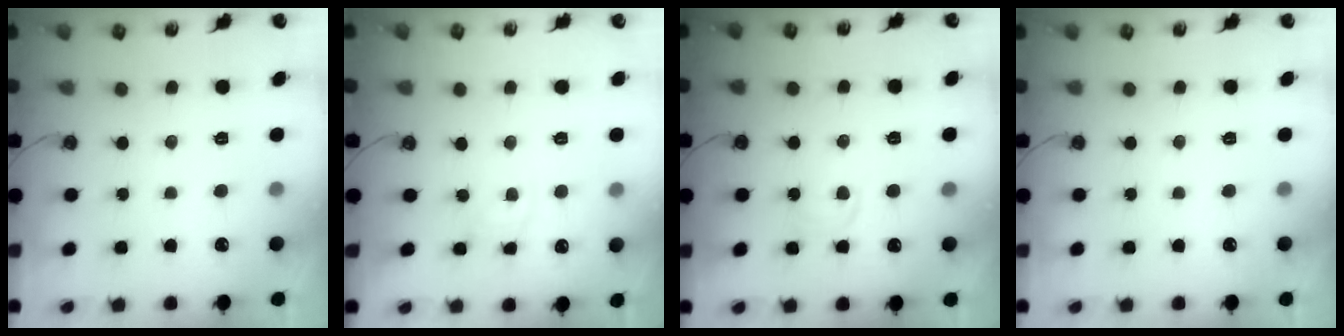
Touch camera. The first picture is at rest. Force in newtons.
{"total": 2.6, "press": 2.6, "slide": 0.4}
{"total": 3.5, "press": 3.5, "slide": 0.5}
{"total": 0.0}